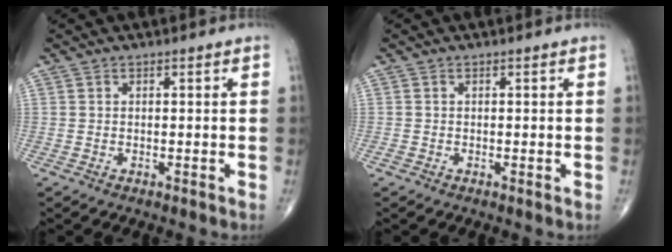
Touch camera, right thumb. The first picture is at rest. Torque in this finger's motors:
{"motor_torque": [0.10, 0.02, -0.10, -0.14, -0.03]}